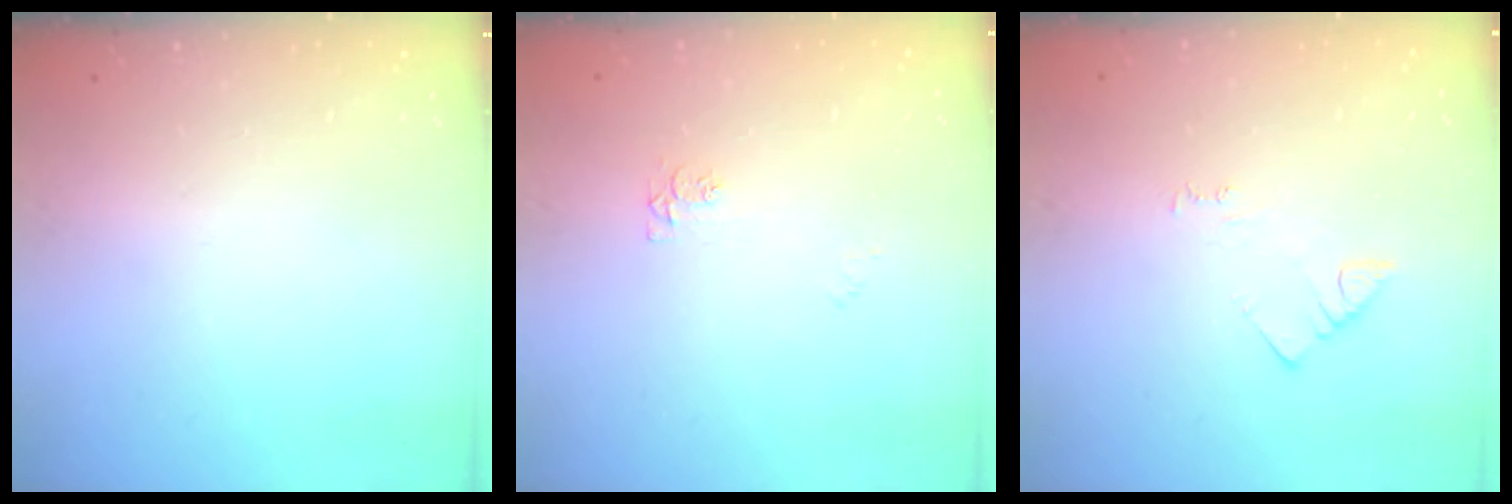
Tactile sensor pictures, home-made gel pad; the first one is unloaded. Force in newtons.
{"total": 5.0, "press": 5.0, "slide": 0.6}
{"total": 3.5, "press": 3.5, "slide": 0.5}